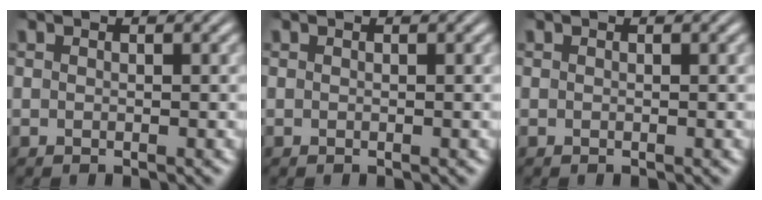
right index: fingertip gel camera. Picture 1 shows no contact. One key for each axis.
{"total": 0.0}
{"total": 0.0}